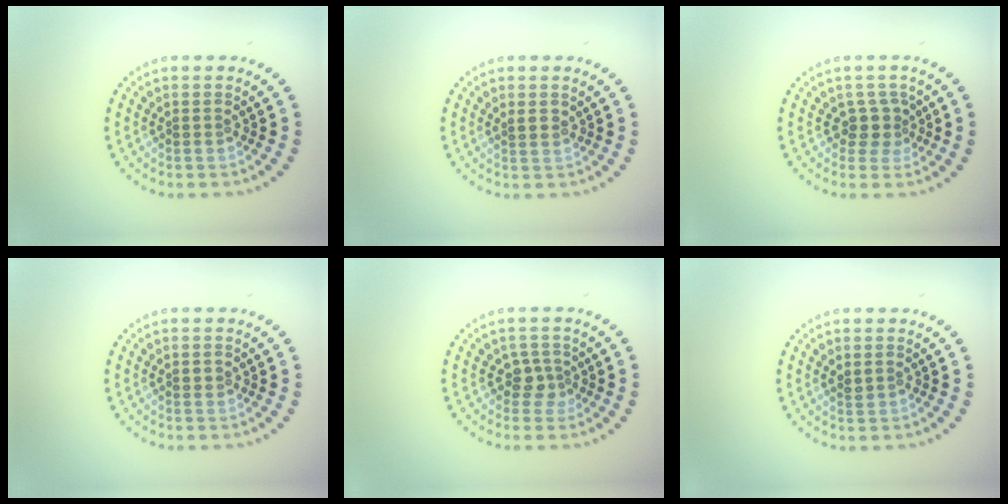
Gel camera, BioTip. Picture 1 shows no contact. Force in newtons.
{"total": 0.6, "press": 0.4, "slide": 0.3}
{"total": 2.1, "press": 1.6, "slide": 1.4}
{"total": 0.8, "press": 0.8, "slide": 0.1}
{"total": 1.8, "press": 1.3, "slide": 1.2}
{"total": 0.8, "press": 0.7, "slide": 0.2}